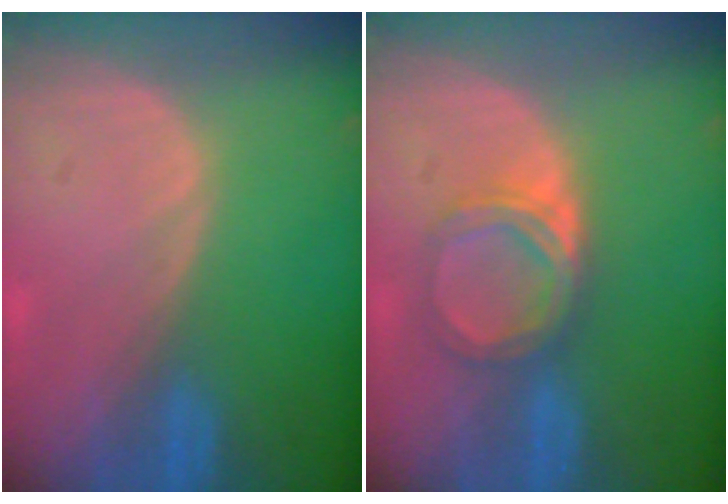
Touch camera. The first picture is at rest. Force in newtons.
{"total": 5.4, "press": 4.7, "slide": 2.5}